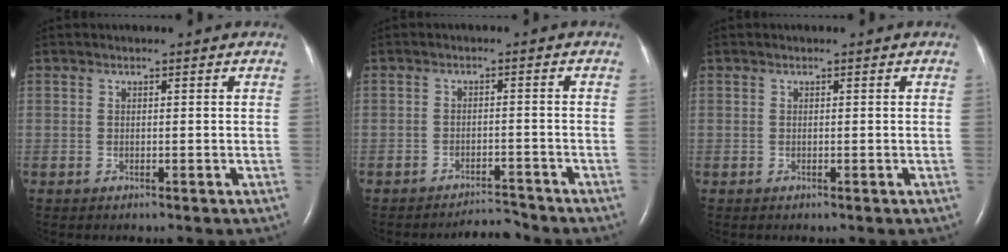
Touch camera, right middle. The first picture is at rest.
{"total": 3.1, "force": [-3.1, -0.1, -0.3], "torque": [0.005, -0.006, -0.046]}
{"total": 0.0}